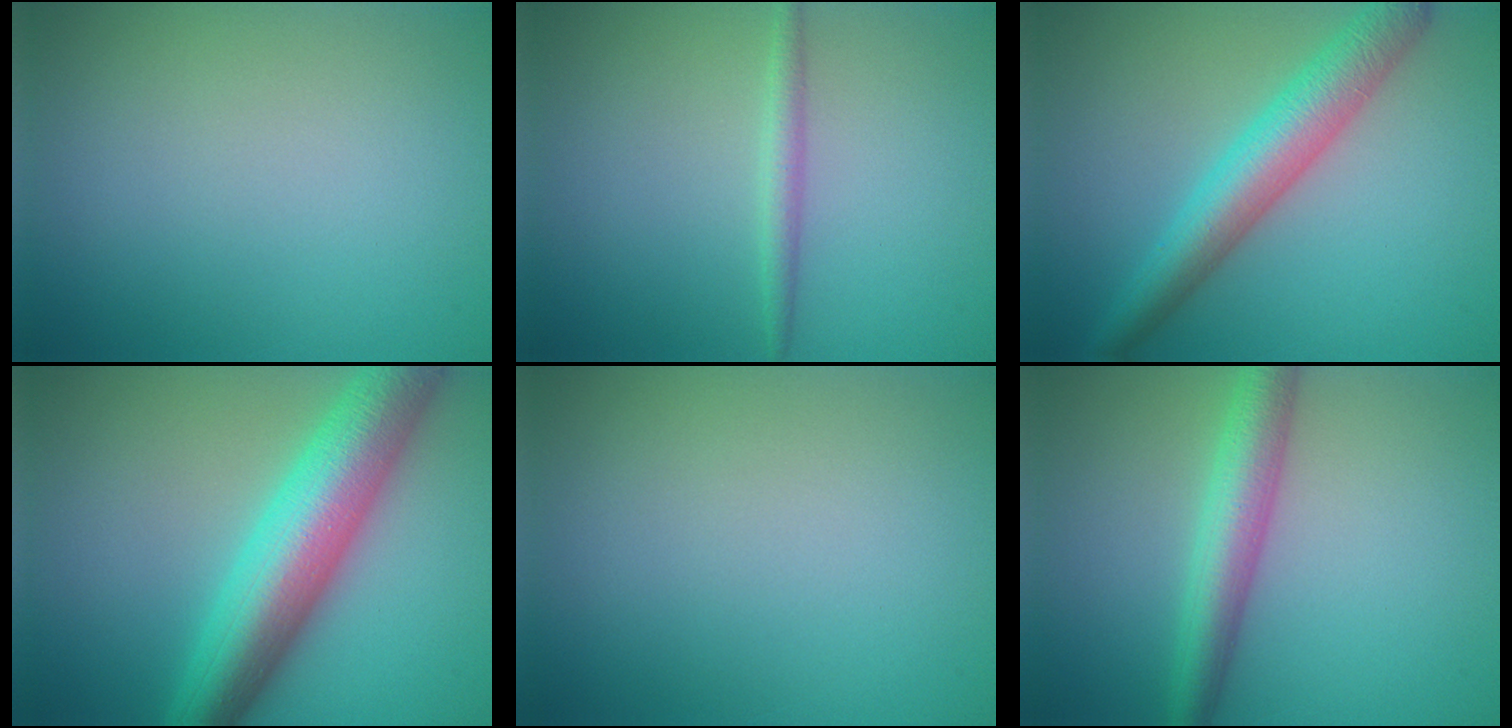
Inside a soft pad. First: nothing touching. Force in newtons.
{"total": 1.5, "press": 1.5, "slide": 0.1}
{"total": 5.6, "press": 5.6, "slide": 0.1}
{"total": 9.4, "press": 9.4, "slide": 0.0}
{"total": 0.0}
{"total": 4.6, "press": 4.6, "slide": 0.0}